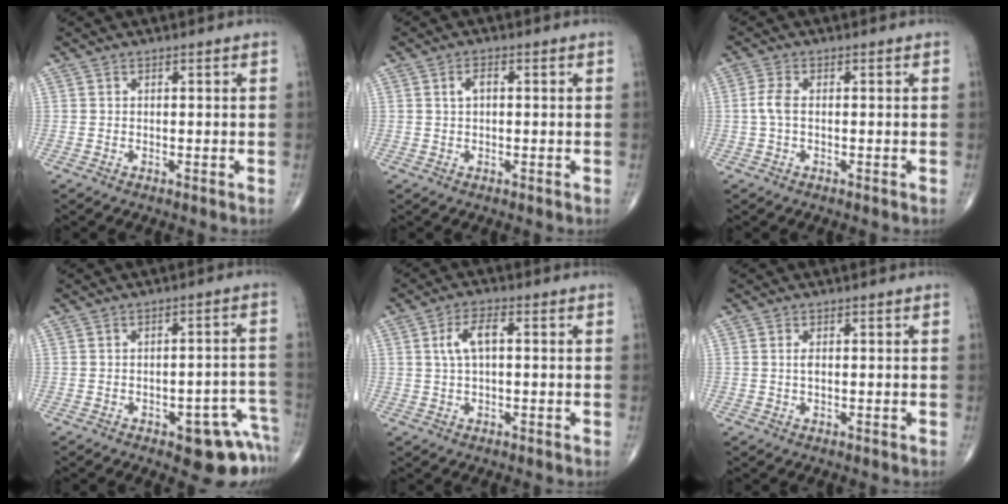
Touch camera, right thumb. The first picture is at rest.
{"total": 2.2, "force": [0.4, 1.2, 1.9], "torque": [-0.036, 0.008, 0.005]}
{"total": 2.9, "force": [-0.1, 1.3, 2.6], "torque": [-0.066, 0.002, -0.007]}
{"total": 10.1, "force": [-5.3, 4.2, 7.6], "torque": [-0.053, 0.040, -0.057]}
{"total": 5.2, "force": [0.9, 2.2, 4.6], "torque": [-0.096, 0.015, 0.013]}
{"total": 1.4, "force": [0.2, 0.6, 1.3], "torque": [-0.026, -0.001, 0.004]}